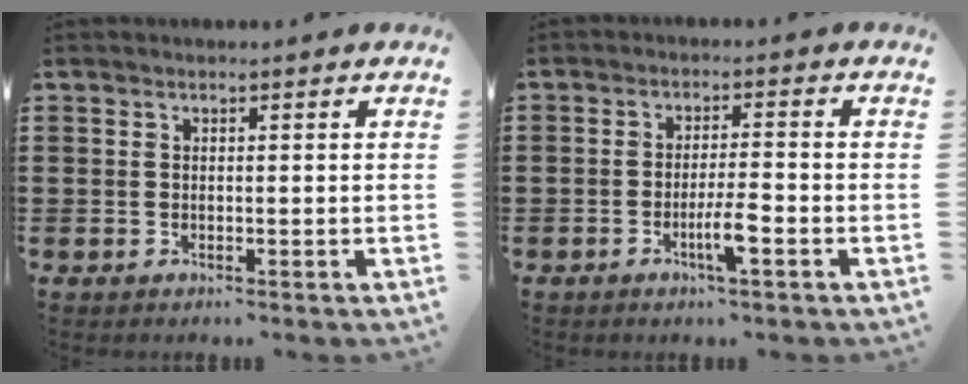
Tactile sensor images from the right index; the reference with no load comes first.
{"total": 4.5, "force": [-2.0, 0.5, 4.0], "torque": [-0.080, -0.007, -0.040]}